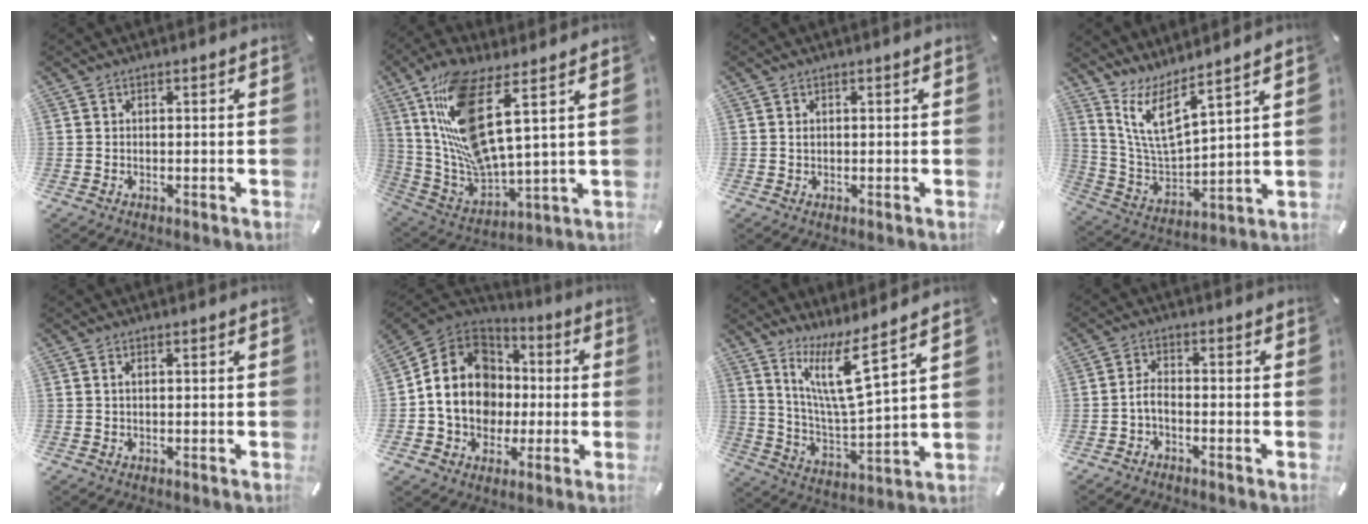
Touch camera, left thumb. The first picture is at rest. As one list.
[{"total": 16.8, "force": [7.6, 4.6, 14.3], "torque": [-0.323, -0.044, 0.121]}, {"total": 0.6, "force": [0.0, 0.6, 0.1], "torque": [-0.005, 0.002, 0.001]}, {"total": 11.4, "force": [7.9, 3.8, 7.3], "torque": [-0.180, -0.040, 0.144]}, {"total": 0.7, "force": [0.1, 0.1, 0.7], "torque": [-0.014, 0.000, 0.002]}, {"total": 16.2, "force": [-1.2, 14.0, 8.0], "torque": [-0.176, 0.019, -0.018]}, {"total": 13.3, "force": [8.9, 1.8, 9.7], "torque": [-0.200, -0.043, 0.150]}, {"total": 3.3, "force": [-1.8, 1.8, 2.2], "torque": [-0.061, 0.005, -0.039]}]